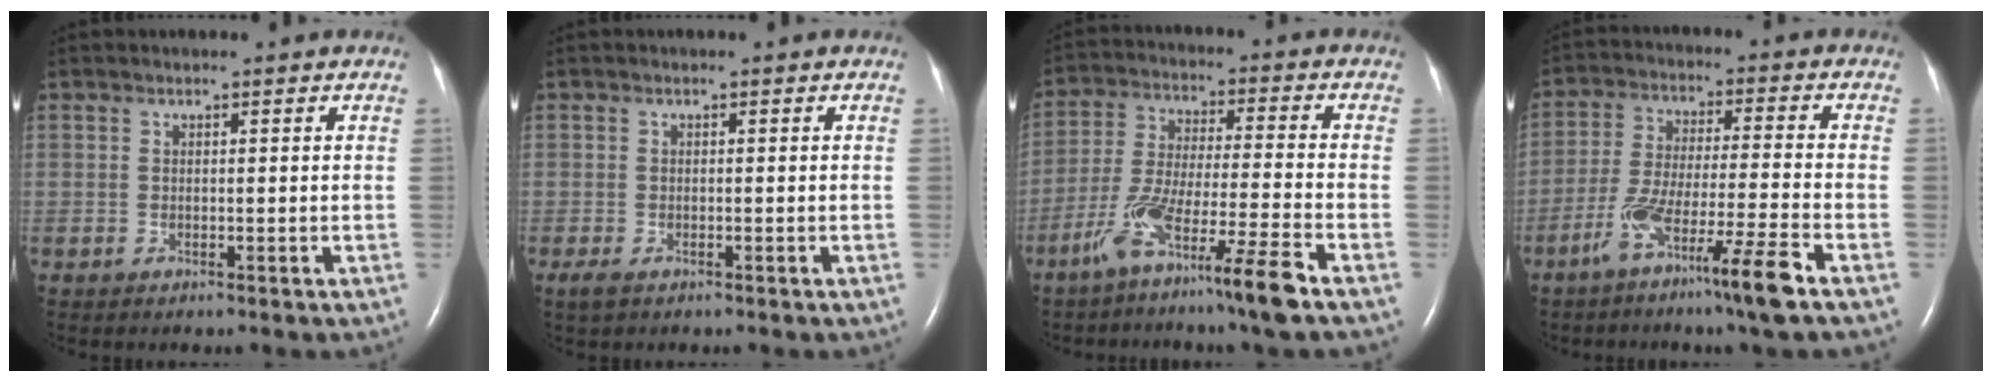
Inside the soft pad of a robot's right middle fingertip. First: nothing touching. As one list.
[{"total": 1.7, "force": [-1.0, 0.7, 1.2], "torque": [-0.029, -0.005, -0.016]}, {"total": 12.6, "force": [-8.1, -1.0, 9.6], "torque": [-0.188, -0.032, -0.152]}, {"total": 11.4, "force": [-6.9, -1.0, 9.0], "torque": [-0.172, -0.022, -0.128]}]